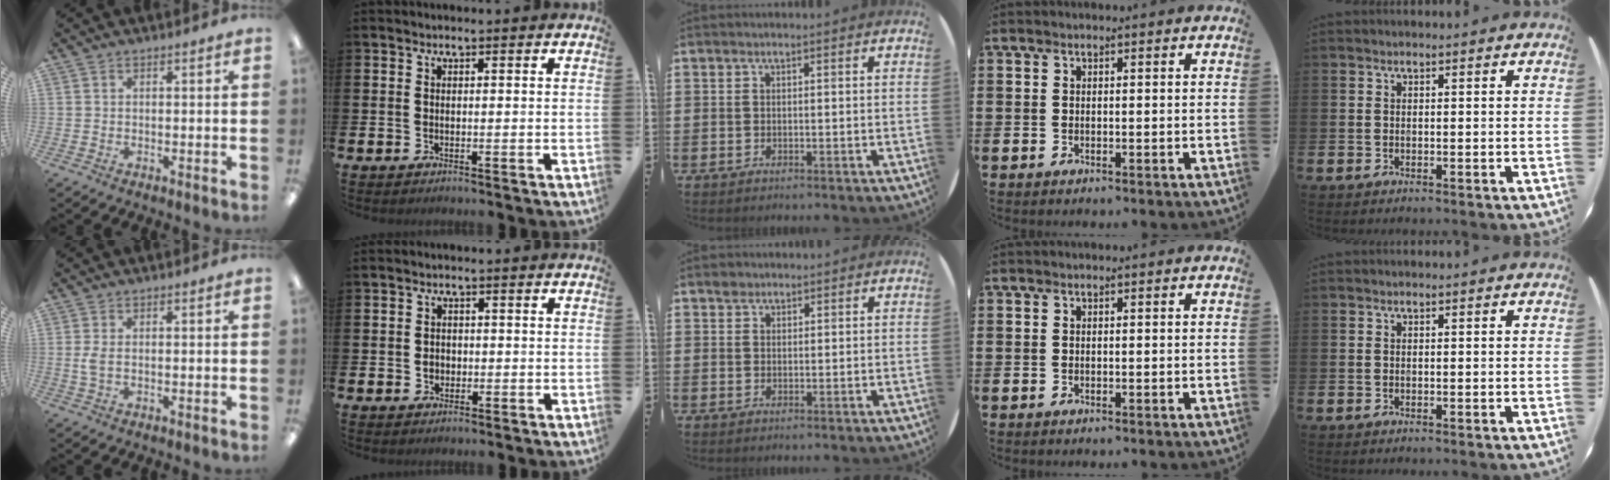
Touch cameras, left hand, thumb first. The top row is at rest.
{"thumb": {"total": 3.1, "force": [0.1, 1.4, 2.7], "torque": [-0.059, 0.003, -0.003]}, "index": {"total": 1.6, "force": [-0.2, 1.5, 0.7], "torque": [-0.001, 0.003, -0.009]}, "middle": {"total": 1.3, "force": [1.1, 0.7, 0.1], "torque": [0.003, -0.001, 0.020]}}